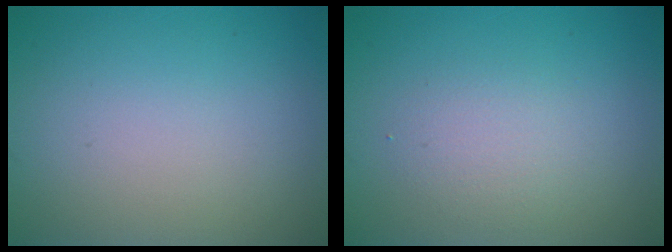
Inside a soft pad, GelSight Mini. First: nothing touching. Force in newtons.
{"total": 1.9, "press": 1.9, "slide": 0.0}